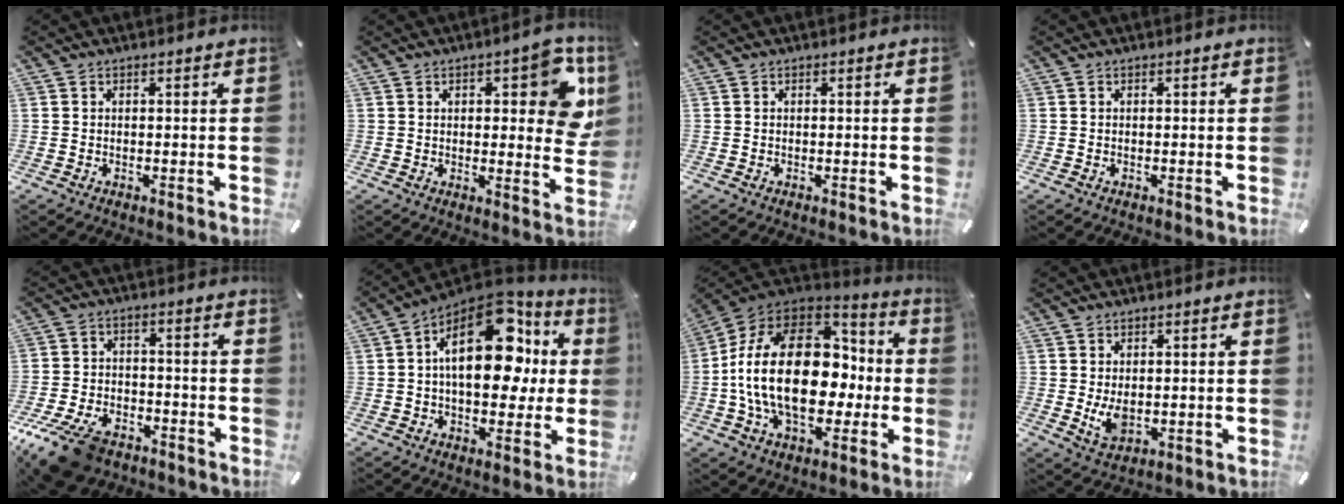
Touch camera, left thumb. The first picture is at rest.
{"total": 12.4, "force": [4.2, 5.6, 10.2], "torque": [-0.120, -0.015, 0.069]}
{"total": 0.0}
{"total": 0.0}
{"total": 12.1, "force": [-7.8, 6.7, 6.4], "torque": [-0.122, 0.046, -0.138]}
{"total": 22.4, "force": [5.3, 13.3, 17.2], "torque": [-0.250, -0.030, 0.092]}
{"total": 26.4, "force": [-1.0, 17.2, 20.0], "torque": [-0.388, 0.017, -0.008]}
{"total": 5.3, "force": [-0.1, 3.6, 3.9], "torque": [-0.088, -0.008, -0.002]}